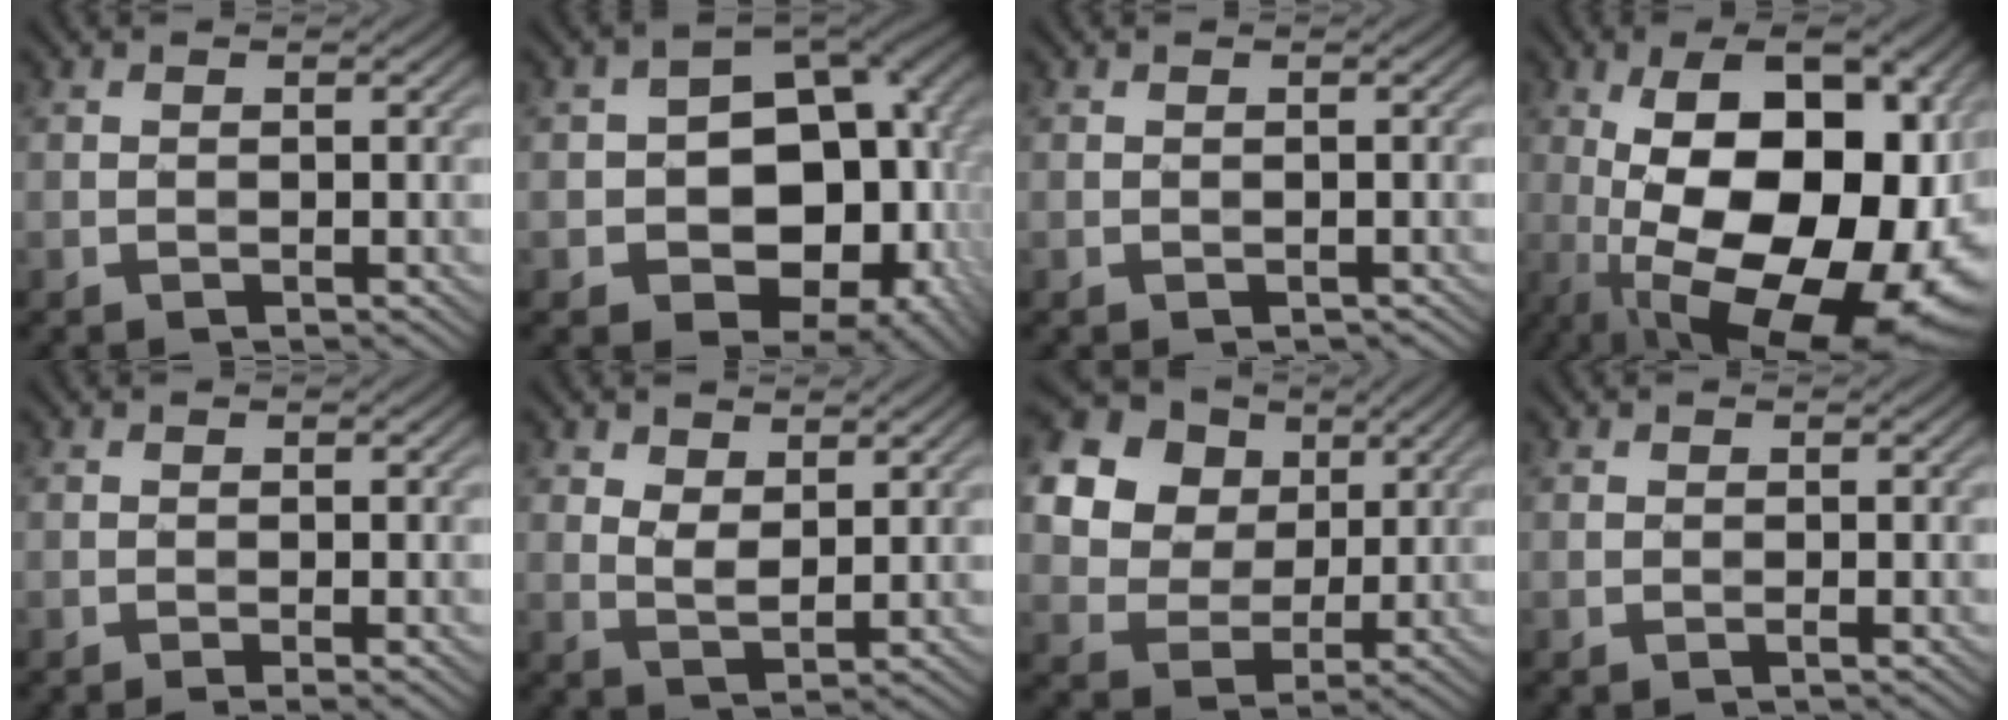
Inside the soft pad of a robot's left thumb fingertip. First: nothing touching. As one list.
[{"total": 15.5, "force": [-1.4, 11.3, 10.4], "torque": [-0.131, -0.022, -0.005]}, {"total": 0.0}, {"total": 21.9, "force": [-2.9, 10.6, 18.9], "torque": [-0.269, 0.009, -0.041]}, {"total": 1.0, "force": [-0.3, 0.0, 1.0], "torque": [-0.022, 0.002, -0.008]}, {"total": 3.8, "force": [2.5, 1.9, 2.2], "torque": [-0.051, -0.002, 0.050]}, {"total": 21.0, "force": [10.3, 16.0, 8.9], "torque": [-0.268, 0.037, 0.216]}, {"total": 0.0}]